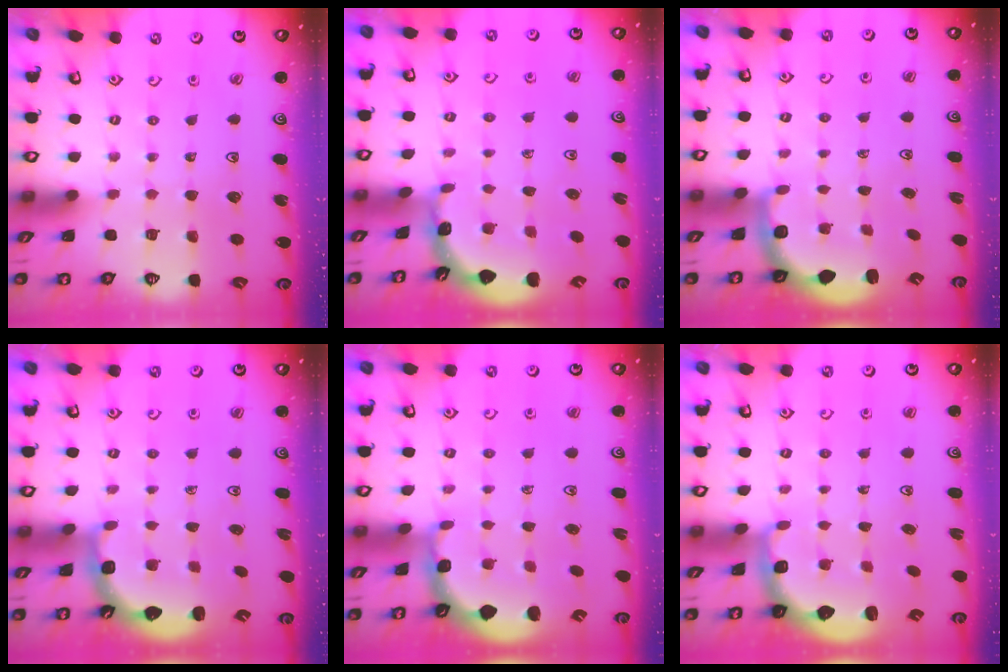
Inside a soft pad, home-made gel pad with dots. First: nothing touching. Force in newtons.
{"total": 1.7, "press": 1.7, "slide": 0.1}
{"total": 2.3, "press": 2.0, "slide": 1.2}
{"total": 2.5, "press": 2.1, "slide": 1.3}
{"total": 1.8, "press": 1.7, "slide": 0.5}
{"total": 2.6, "press": 2.0, "slide": 1.7}